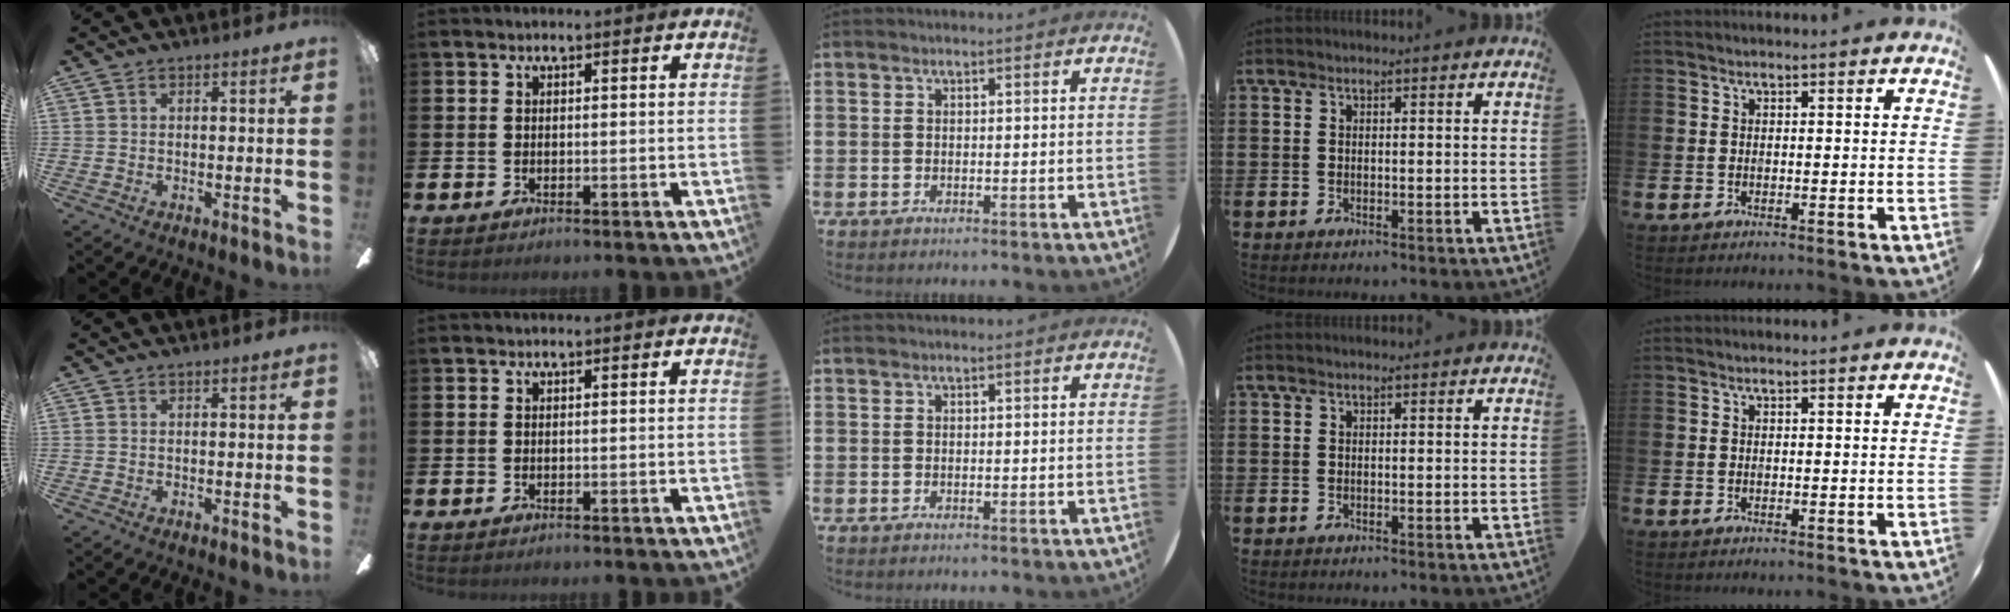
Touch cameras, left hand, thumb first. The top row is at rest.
{}